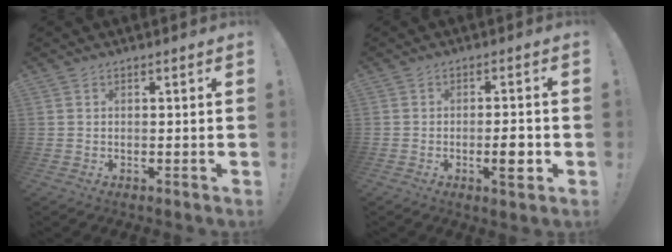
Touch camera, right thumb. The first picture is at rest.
{"total": 6.2, "force": [-2.0, 1.1, 5.7], "torque": [-0.071, -0.004, -0.032]}